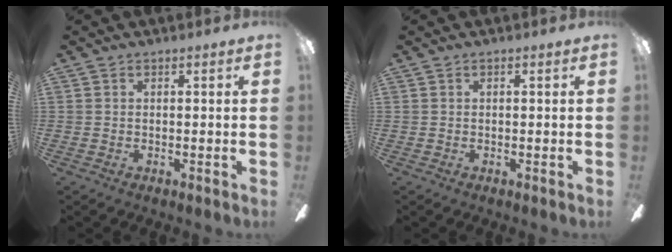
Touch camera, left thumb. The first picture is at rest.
{"total": 0.0}